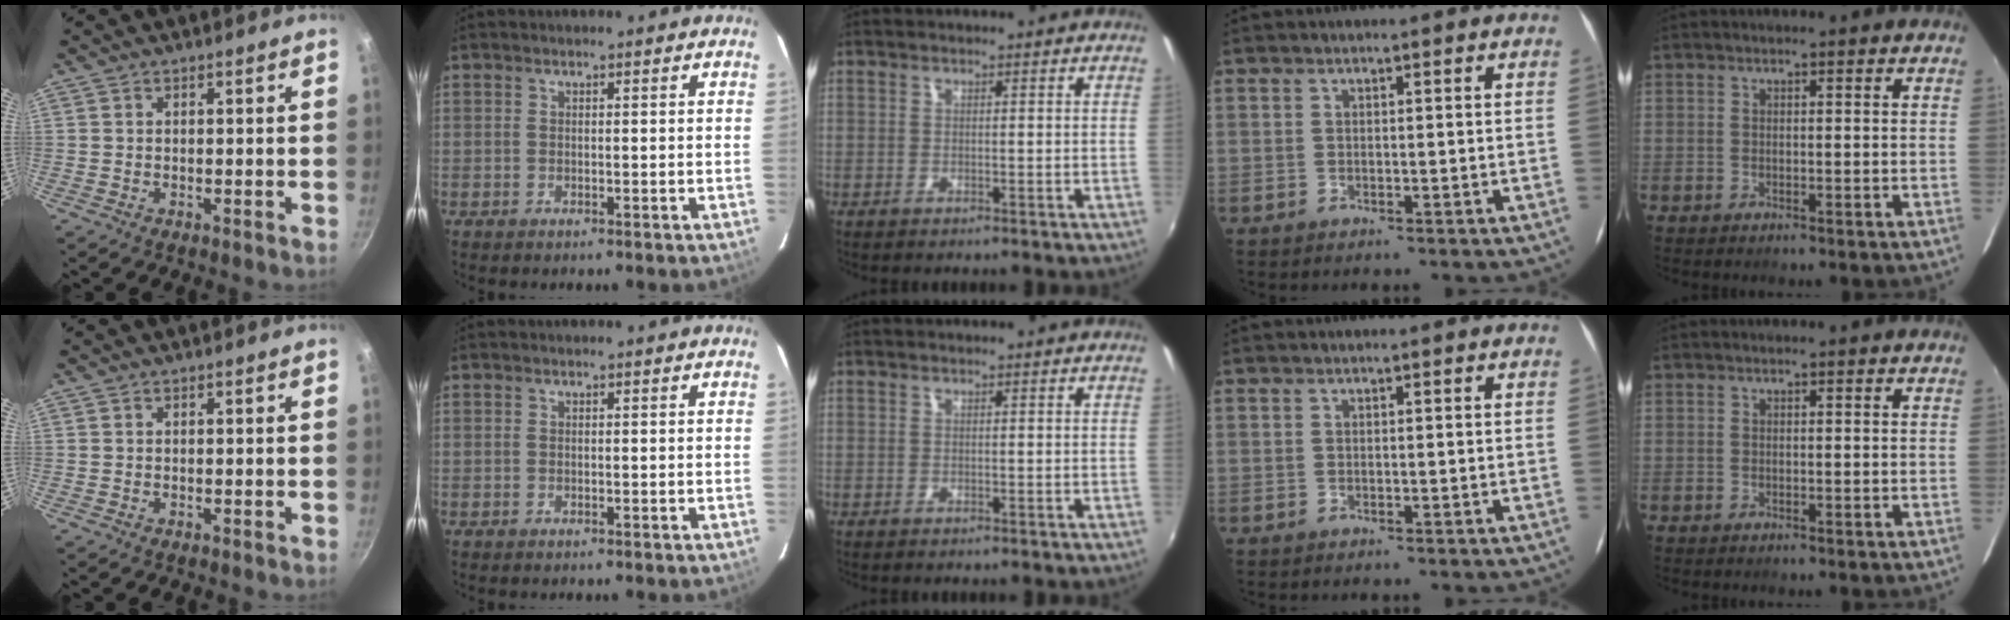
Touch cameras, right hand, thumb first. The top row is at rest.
{}